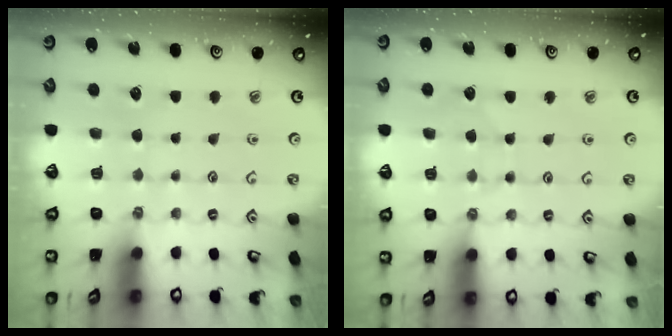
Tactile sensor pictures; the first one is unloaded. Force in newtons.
{"total": 3.9, "press": 3.9, "slide": 0.5}